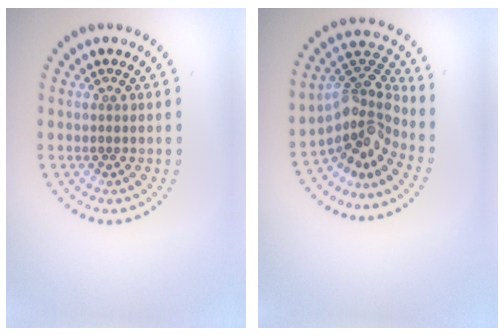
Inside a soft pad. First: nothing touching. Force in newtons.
{"total": 4.8, "press": 3.2, "slide": 3.6}